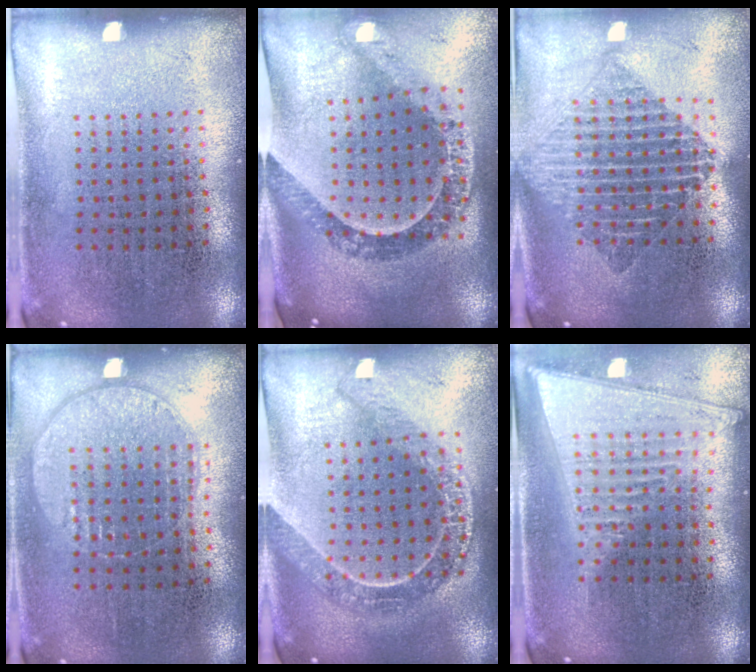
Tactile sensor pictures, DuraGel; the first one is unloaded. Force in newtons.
{"total": 1.7, "press": 1.5, "slide": 0.9}
{"total": 1.8, "press": 1.5, "slide": 1.0}
{"total": 1.0, "press": 0.9, "slide": 0.4}
{"total": 2.2, "press": 1.8, "slide": 1.2}
{"total": 2.0, "press": 1.7, "slide": 1.0}